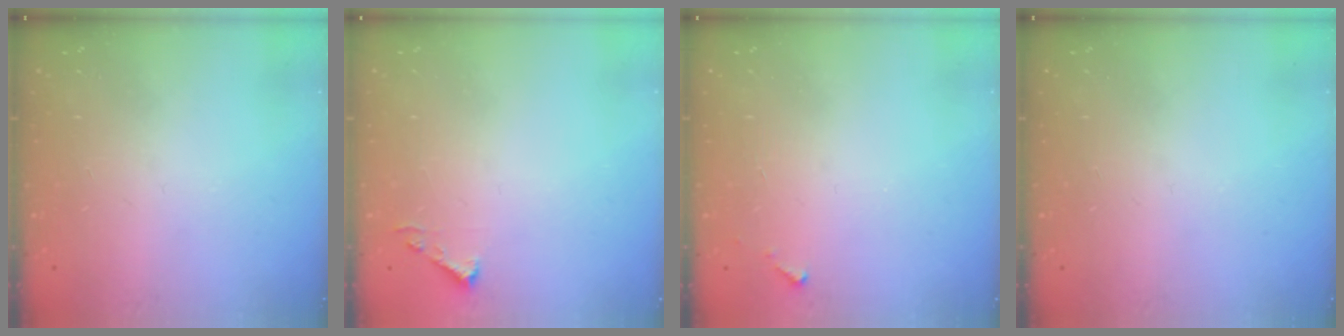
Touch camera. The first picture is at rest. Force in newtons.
{"total": 3.7, "press": 3.7, "slide": 0.4}
{"total": 2.8, "press": 2.8, "slide": 0.1}
{"total": 0.0}